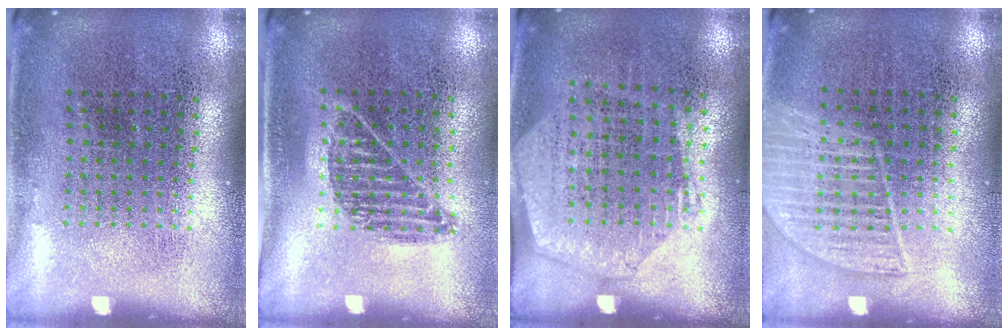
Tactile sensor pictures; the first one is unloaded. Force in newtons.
{"total": 0.9, "press": 0.8, "slide": 0.4}
{"total": 1.5, "press": 1.3, "slide": 0.7}
{"total": 1.4, "press": 1.3, "slide": 0.6}